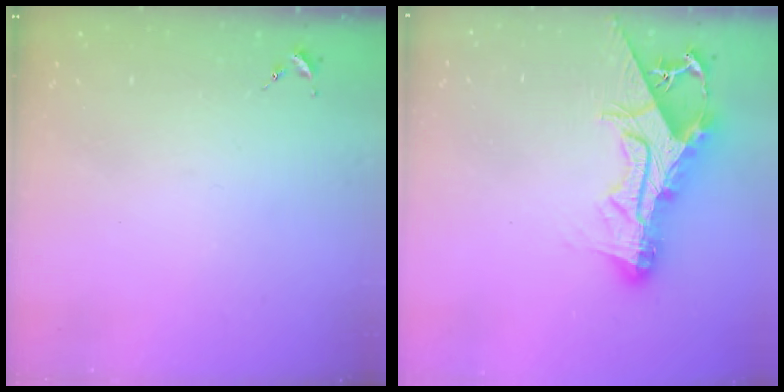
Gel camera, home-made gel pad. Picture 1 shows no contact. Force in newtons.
{"total": 15.5, "press": 15.4, "slide": 1.6}